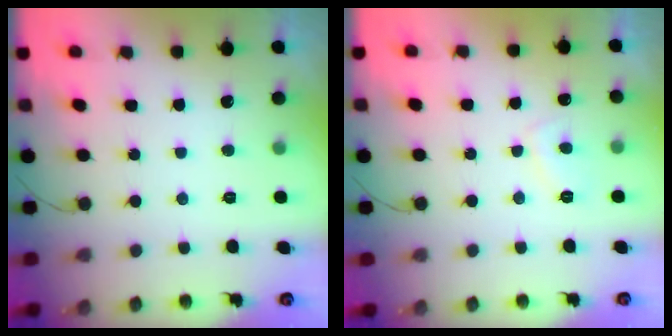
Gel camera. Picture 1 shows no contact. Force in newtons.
{"total": 3.8, "press": 3.7, "slide": 0.5}